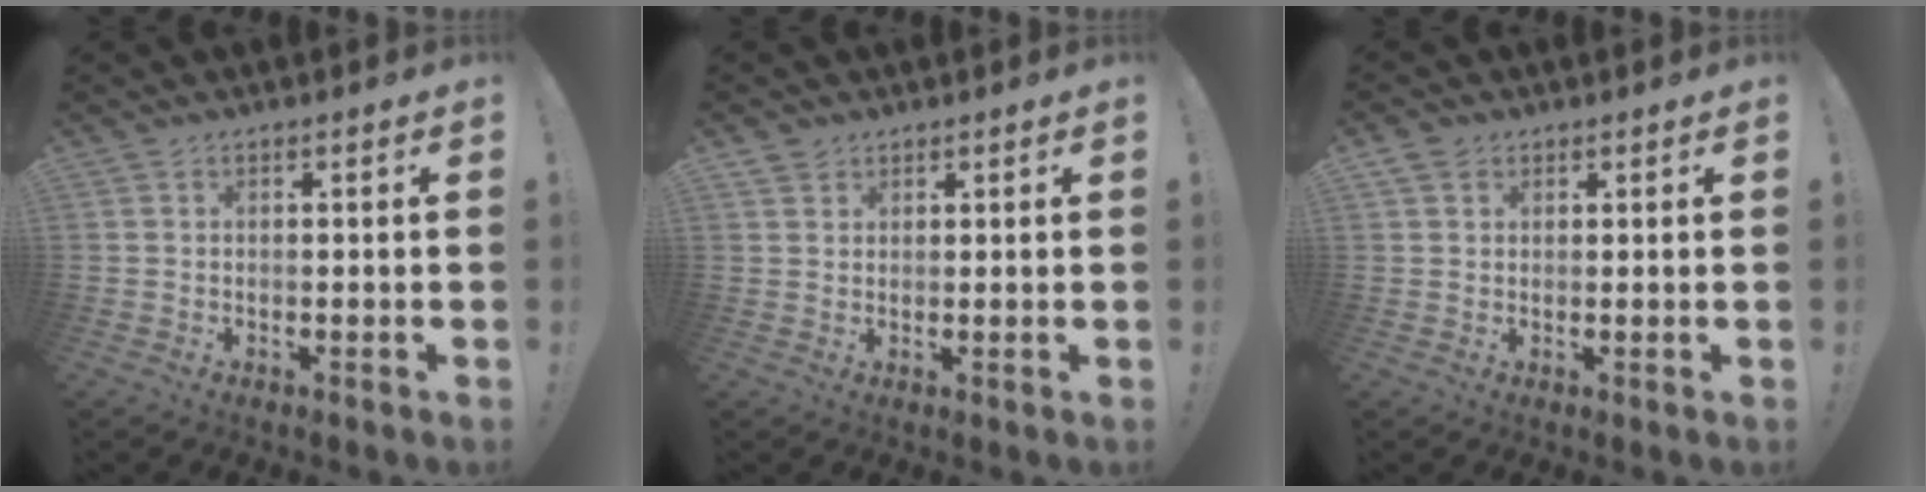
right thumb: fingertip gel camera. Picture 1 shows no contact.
{"total": 2.3, "force": [1.7, 1.5, 0.1], "torque": [0.009, -0.011, 0.030]}
{"total": 3.0, "force": [1.8, 2.2, 0.9], "torque": [-0.006, -0.007, 0.032]}